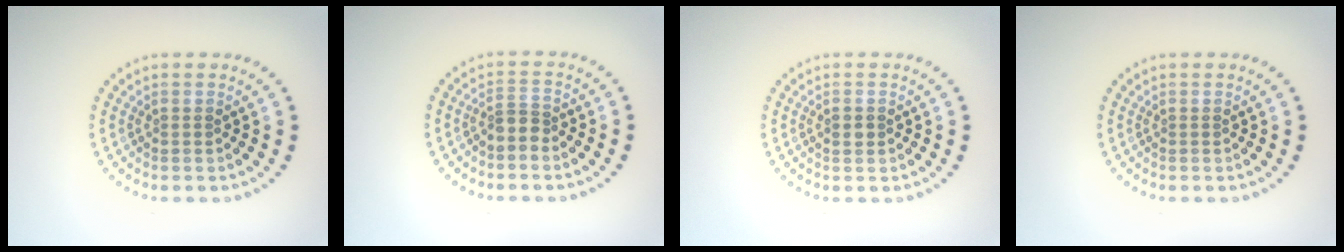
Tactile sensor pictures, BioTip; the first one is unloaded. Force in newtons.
{"total": 1.8, "press": 1.5, "slide": 1.1}
{"total": 1.3, "press": 1.3, "slide": 0.1}
{"total": 0.0}